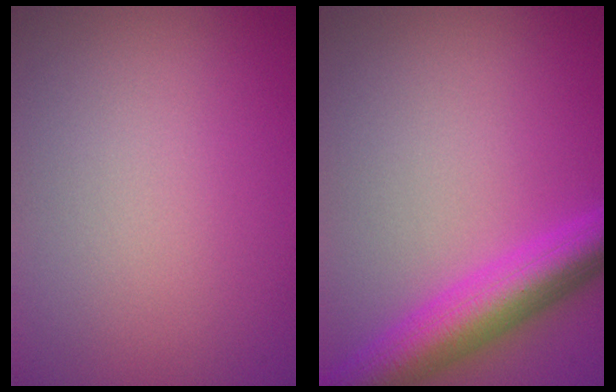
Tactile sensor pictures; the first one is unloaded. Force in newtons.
{"total": 6.3, "press": 6.3, "slide": 0.3}